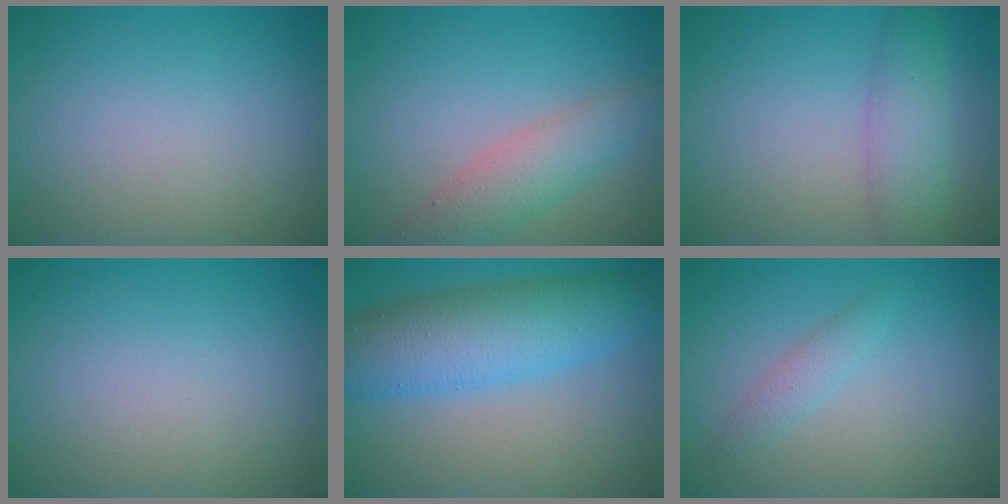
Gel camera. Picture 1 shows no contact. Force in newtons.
{"total": 3.1, "press": 3.1, "slide": 0.3}
{"total": 4.1, "press": 4.1, "slide": 0.1}
{"total": 0.0}
{"total": 8.2, "press": 8.2, "slide": 0.2}
{"total": 1.5, "press": 1.5, "slide": 0.0}